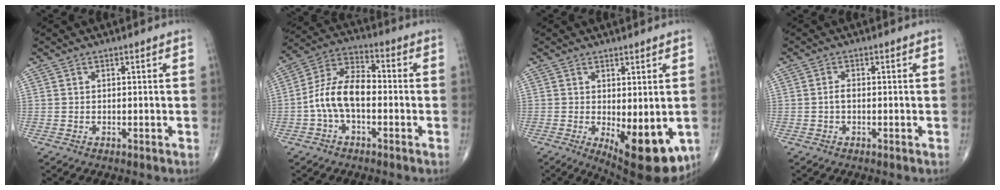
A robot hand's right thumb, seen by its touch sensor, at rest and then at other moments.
{"total": 11.0, "force": [-2.0, 6.0, 9.0], "torque": [-0.166, 0.042, -0.048]}
{"total": 13.1, "force": [-3.4, 5.2, 11.5], "torque": [-0.139, -0.025, -0.034]}
{"total": 1.2, "force": [-0.3, 0.6, 1.0], "torque": [-0.016, 0.002, -0.009]}